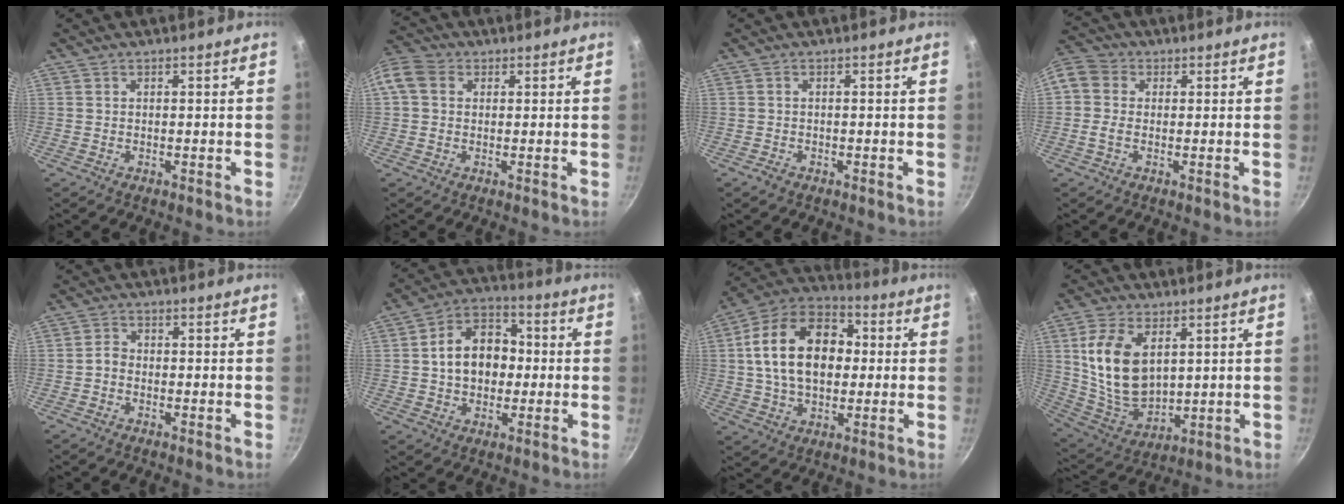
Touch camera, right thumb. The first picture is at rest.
{"total": 9.4, "force": [1.8, 7.7, 5.2], "torque": [-0.123, 0.024, 0.019]}
{"total": 1.2, "force": [-0.8, 0.8, 0.5], "torque": [-0.014, 0.007, -0.013]}
{"total": 7.3, "force": [0.1, 5.8, 4.5], "torque": [-0.098, 0.027, -0.015]}
{"total": 1.9, "force": [-0.9, 1.4, 1.0], "torque": [-0.020, 0.015, -0.022]}
{"total": 13.0, "force": [0.3, 9.7, 8.6], "torque": [-0.102, 0.027, -0.009]}
{"total": 19.9, "force": [1.9, 13.4, 14.5], "torque": [-0.217, 0.030, 0.018]}
{"total": 15.2, "force": [3.9, 9.3, 11.4], "torque": [-0.197, -0.030, 0.092]}